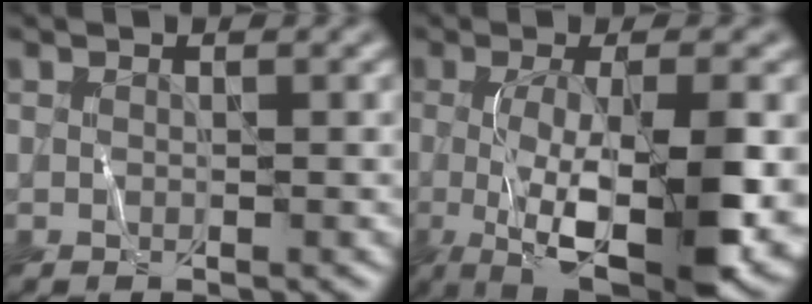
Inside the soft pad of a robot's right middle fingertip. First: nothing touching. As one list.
[{"total": 12.3, "force": [-2.7, 4.1, 11.3], "torque": [-0.197, -0.027, -0.033]}]